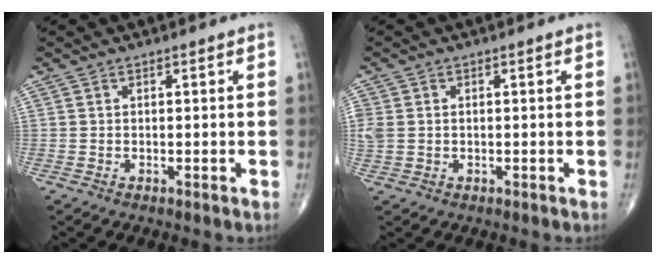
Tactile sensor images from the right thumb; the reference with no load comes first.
{"total": 3.5, "force": [0.0, 2.6, 2.2], "torque": [-0.069, 0.009, 0.005]}